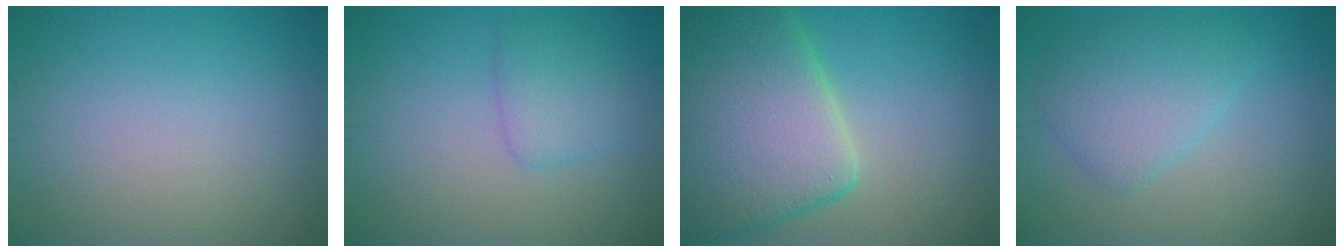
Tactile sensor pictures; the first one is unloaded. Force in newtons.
{"total": 2.5, "press": 2.5, "slide": 0.1}
{"total": 12.2, "press": 12.2, "slide": 0.6}
{"total": 4.2, "press": 4.2, "slide": 0.0}